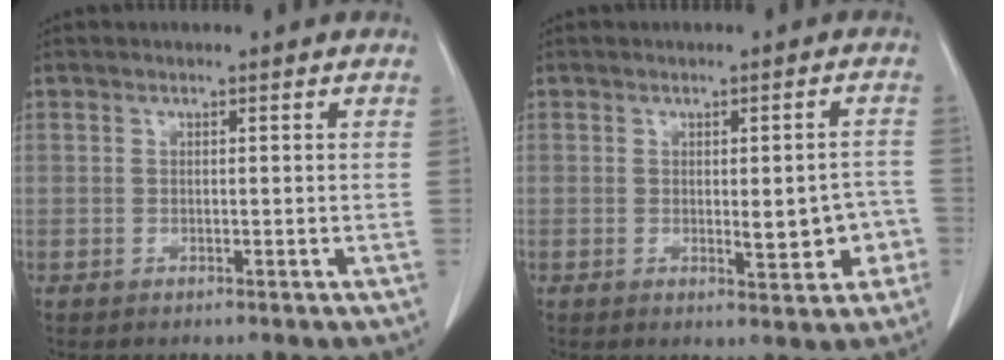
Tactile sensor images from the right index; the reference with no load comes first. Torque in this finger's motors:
{"motor_torque": [0.11, 0.12, 0.10, 0.03]}